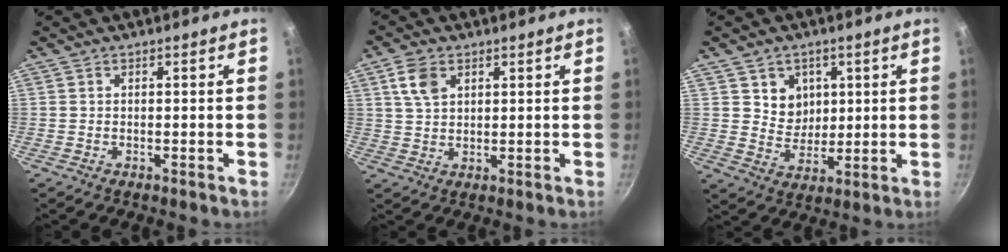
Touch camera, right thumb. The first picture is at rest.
{"total": 5.5, "force": [2.4, 3.5, 3.5], "torque": [-0.059, -0.003, 0.047]}
{"total": 6.7, "force": [2.3, 6.0, 2.0], "torque": [0.002, -0.017, 0.043]}